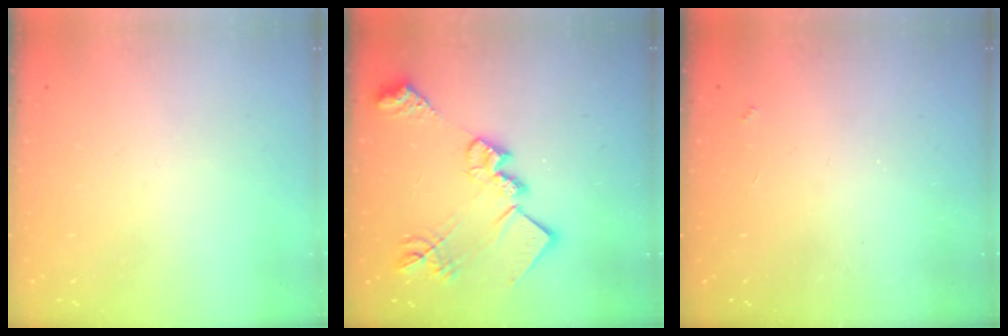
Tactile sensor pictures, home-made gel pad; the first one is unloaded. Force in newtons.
{"total": 20.5, "press": 20.5, "slide": 1.2}
{"total": 3.4, "press": 3.4, "slide": 0.6}